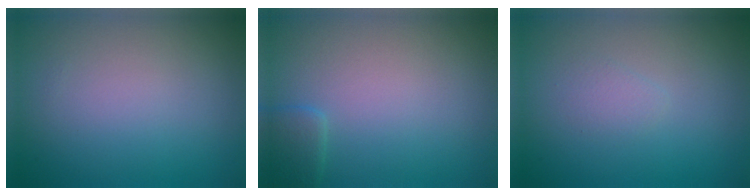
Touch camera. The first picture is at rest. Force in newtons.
{"total": 1.5, "press": 1.5, "slide": 0.1}
{"total": 0.9, "press": 0.9, "slide": 0.1}